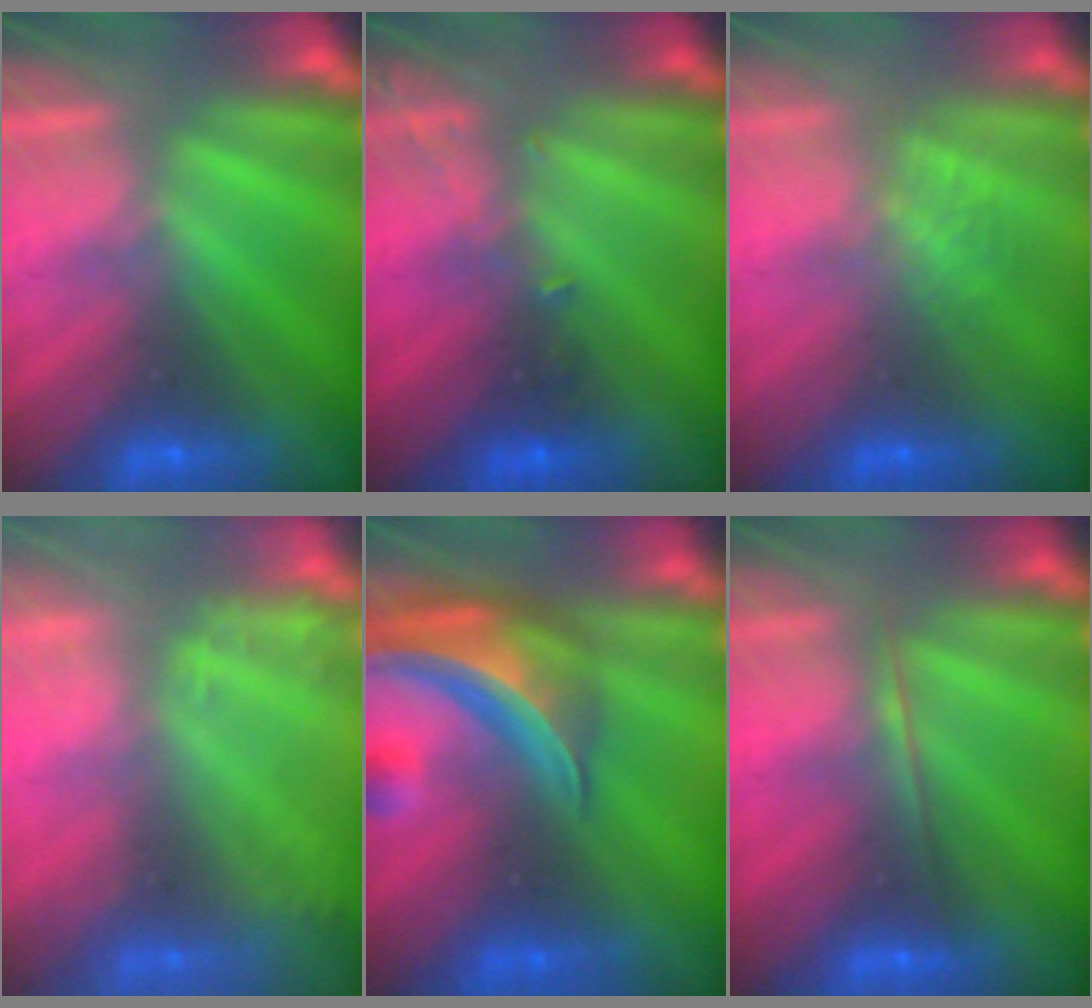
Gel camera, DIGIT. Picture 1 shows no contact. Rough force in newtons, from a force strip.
{"total": 2.8}
{"total": 1.0}
{"total": 1.8}
{"total": 8.5}
{"total": 1.8}